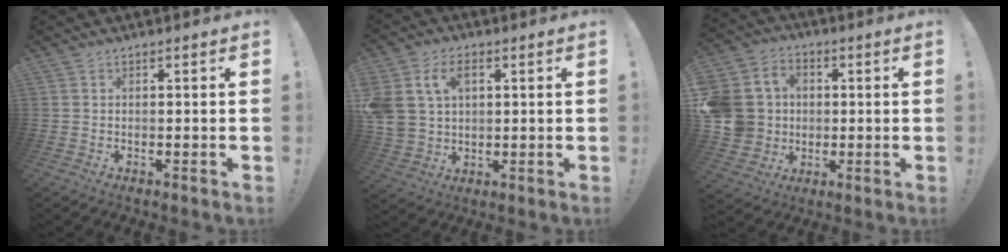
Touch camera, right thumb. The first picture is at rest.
{"total": 10.4, "force": [4.0, 7.6, 5.8], "torque": [-0.129, -0.007, 0.079]}
{"total": 13.1, "force": [-0.2, 12.0, 5.1], "torque": [-0.096, 0.012, 0.005]}